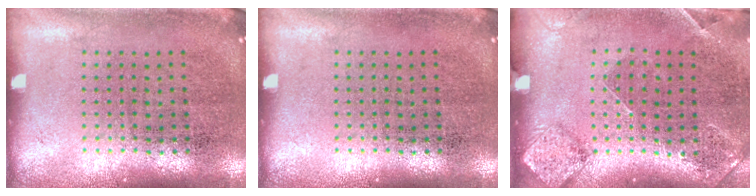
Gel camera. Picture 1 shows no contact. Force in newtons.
{"total": 0.0}
{"total": 1.5, "press": 1.4, "slide": 0.6}